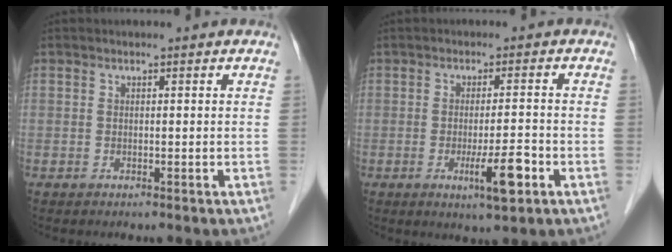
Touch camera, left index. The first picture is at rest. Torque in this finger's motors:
{"motor_torque": [0.57, 0.77, 0.12, 0.05]}